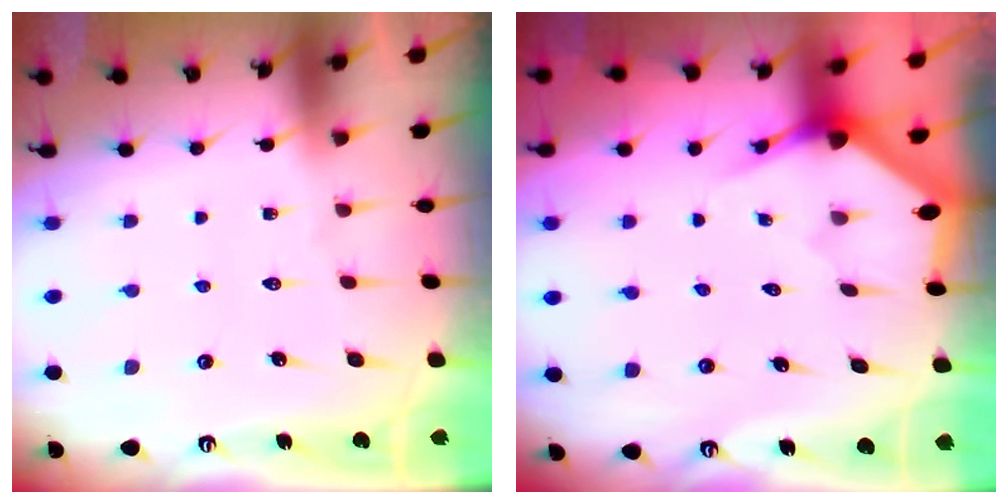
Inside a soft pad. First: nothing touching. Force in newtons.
{"total": 3.0, "press": 3.0, "slide": 0.1}